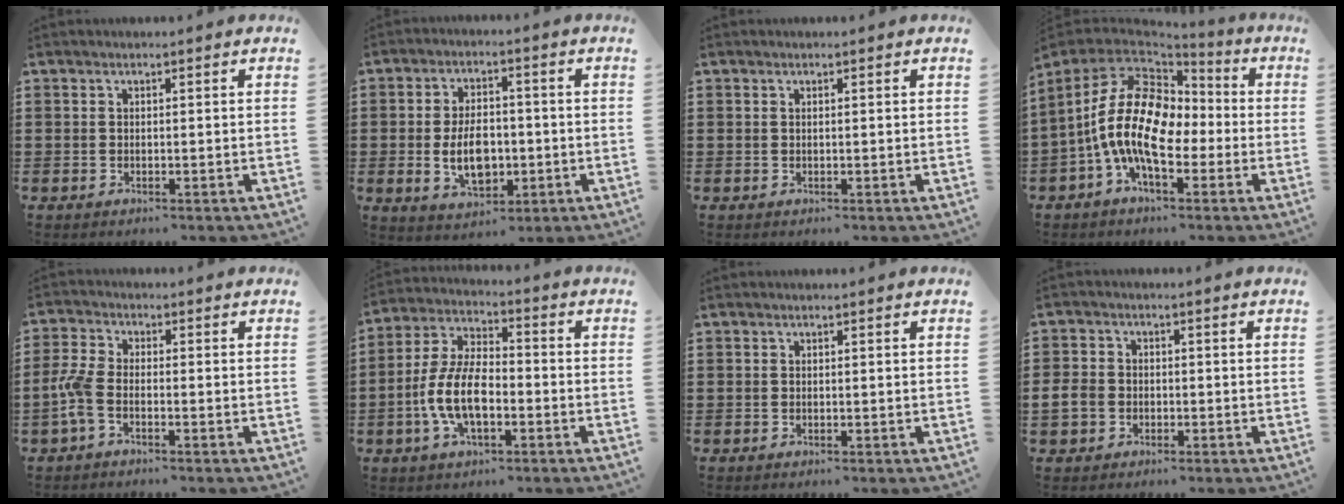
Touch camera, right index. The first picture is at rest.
{"total": 7.5, "force": [-1.2, 4.6, 5.8], "torque": [-0.095, -0.002, -0.028]}
{"total": 0.0}
{"total": 15.8, "force": [-1.9, 8.4, 13.2], "torque": [-0.302, -0.003, -0.047]}
{"total": 4.2, "force": [-1.6, 1.8, 3.4], "torque": [-0.104, -0.010, -0.042]}
{"total": 9.3, "force": [-2.8, 4.2, 7.8], "torque": [-0.179, -0.002, -0.057]}
{"total": 0.0}
{"total": 3.4, "force": [-1.3, 2.7, 1.5], "torque": [-0.047, -0.001, -0.029]}